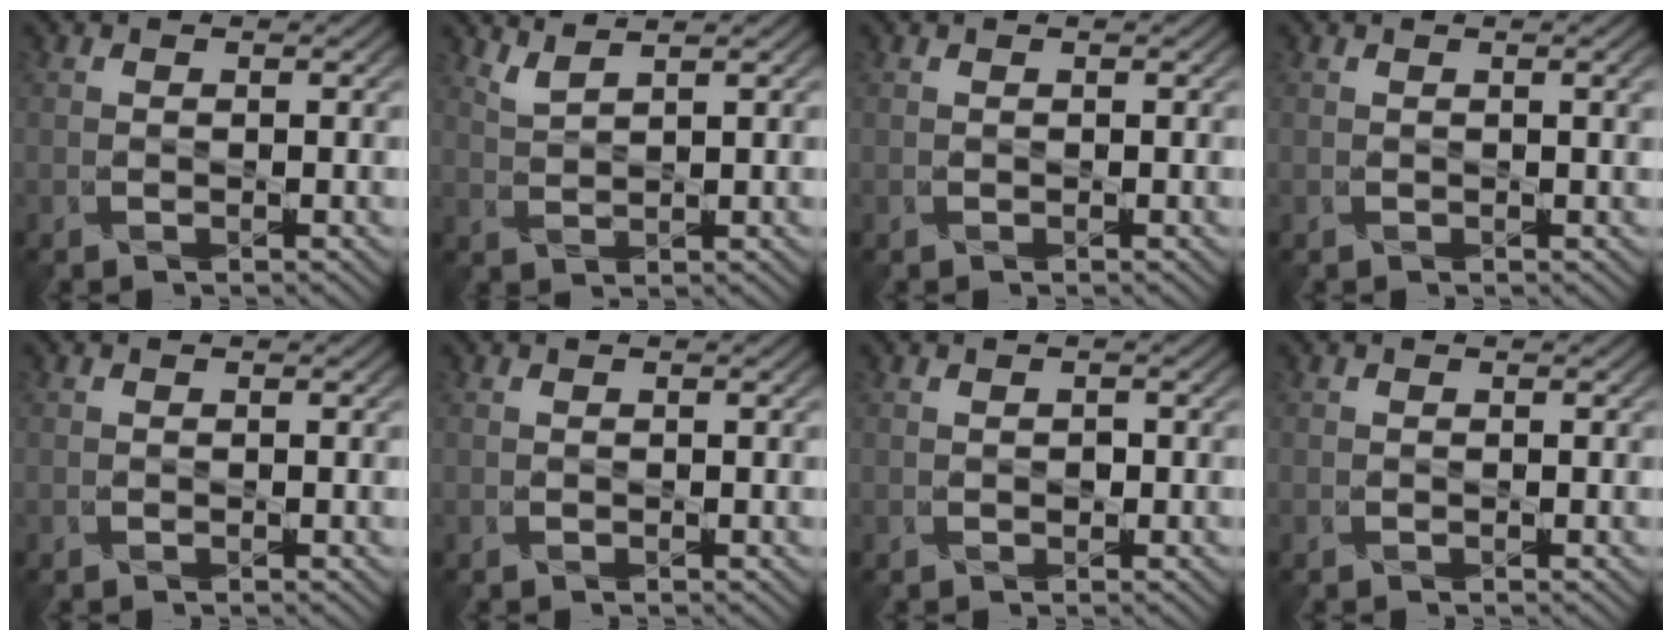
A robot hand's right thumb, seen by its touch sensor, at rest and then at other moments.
{"total": 2.8, "force": [2.8, 0.0, -0.2], "torque": [0.009, -0.002, 0.060]}
{"total": 0.0}
{"total": 1.9, "force": [0.7, 0.5, 1.7], "torque": [-0.018, 0.004, 0.011]}
{"total": 0.0}
{"total": 0.0}
{"total": 0.9, "force": [-0.1, 0.8, -0.2], "torque": [0.006, -0.002, 0.000]}
{"total": 0.0}